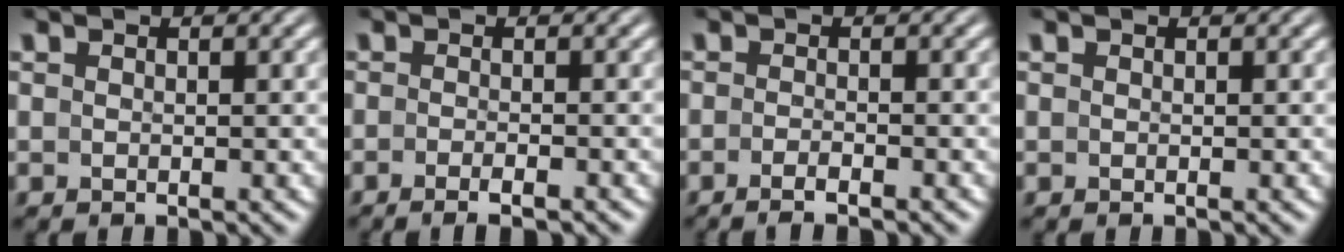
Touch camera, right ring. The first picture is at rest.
{"total": 2.4, "force": [-2.0, 0.0, 1.2], "torque": [-0.024, 0.001, -0.035]}
{"total": 2.3, "force": [-2.1, 0.0, 1.0], "torque": [-0.020, -0.001, -0.037]}
{"total": 0.0}